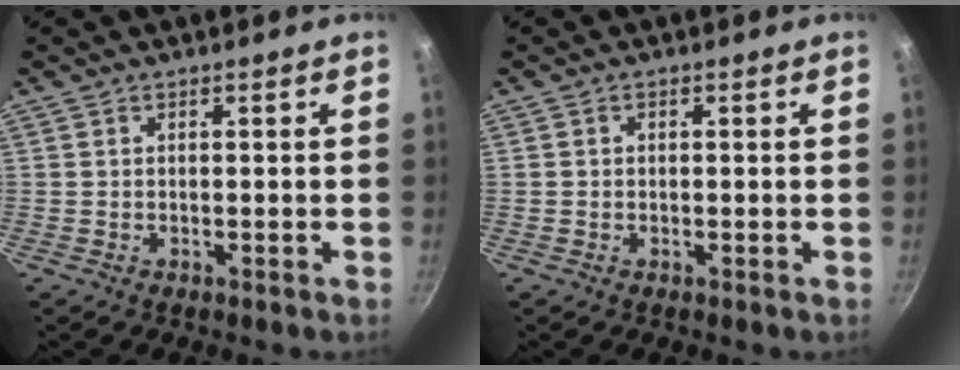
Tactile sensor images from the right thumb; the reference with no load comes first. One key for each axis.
{"total": 0.6, "fx": 0.0, "fy": 0.6, "fz": 0.3, "tx": -0.004, "ty": 0.004, "tz": 0.000}